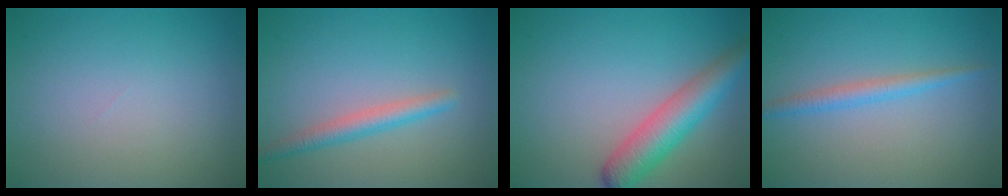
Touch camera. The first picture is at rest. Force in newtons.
{"total": 2.4, "press": 2.4, "slide": 0.1}
{"total": 5.4, "press": 5.4, "slide": 0.2}
{"total": 1.9, "press": 1.9, "slide": 0.1}